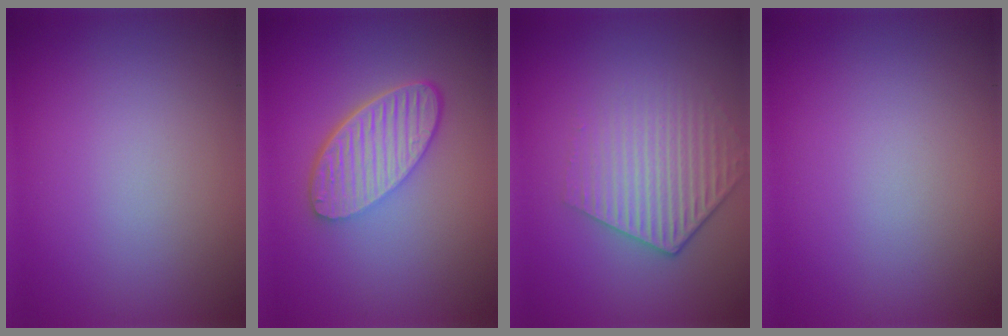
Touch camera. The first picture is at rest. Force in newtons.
{"total": 5.7, "press": 4.2, "slide": 3.9}
{"total": 4.3, "press": 3.2, "slide": 2.9}
{"total": 0.0}